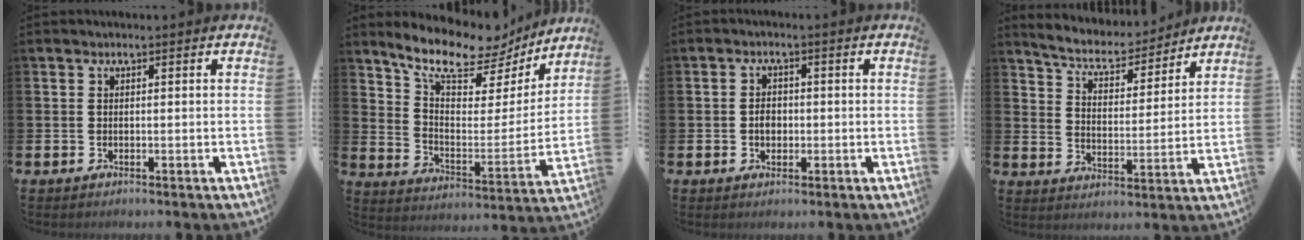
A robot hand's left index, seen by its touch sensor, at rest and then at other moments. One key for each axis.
{"total": 11.3, "fx": 9.8, "fy": 3.7, "fz": 4.1, "tx": -0.104, "ty": -0.067, "tz": 0.167}
{"total": 2.2, "fx": -0.3, "fy": 1.8, "fz": 1.3, "tx": -0.013, "ty": 0.002, "tz": -0.011}
{"total": 6.4, "fx": 5.9, "fy": 1.7, "fz": 1.6, "tx": -0.053, "ty": -0.045, "tz": 0.098}